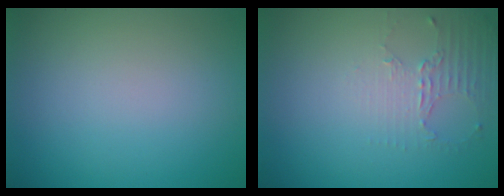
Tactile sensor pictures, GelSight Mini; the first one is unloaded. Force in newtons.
{"total": 2.0, "press": 1.5, "slide": 1.4}